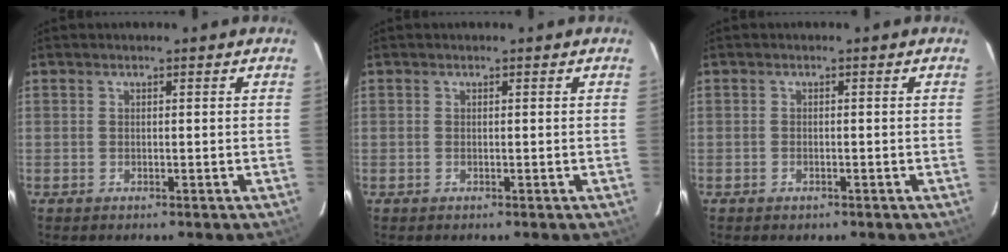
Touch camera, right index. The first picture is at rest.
{"total": 0.0}
{"total": 1.0, "force": [-0.7, 0.7, 0.3], "torque": [-0.006, 0.000, -0.007]}